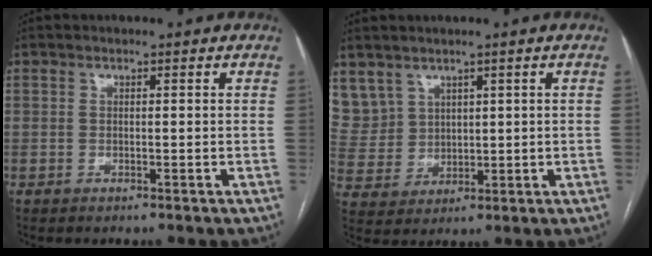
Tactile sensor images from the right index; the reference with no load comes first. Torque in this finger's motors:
{"motor_torque": [-0.07, 0.21, 0.04, 0.05]}